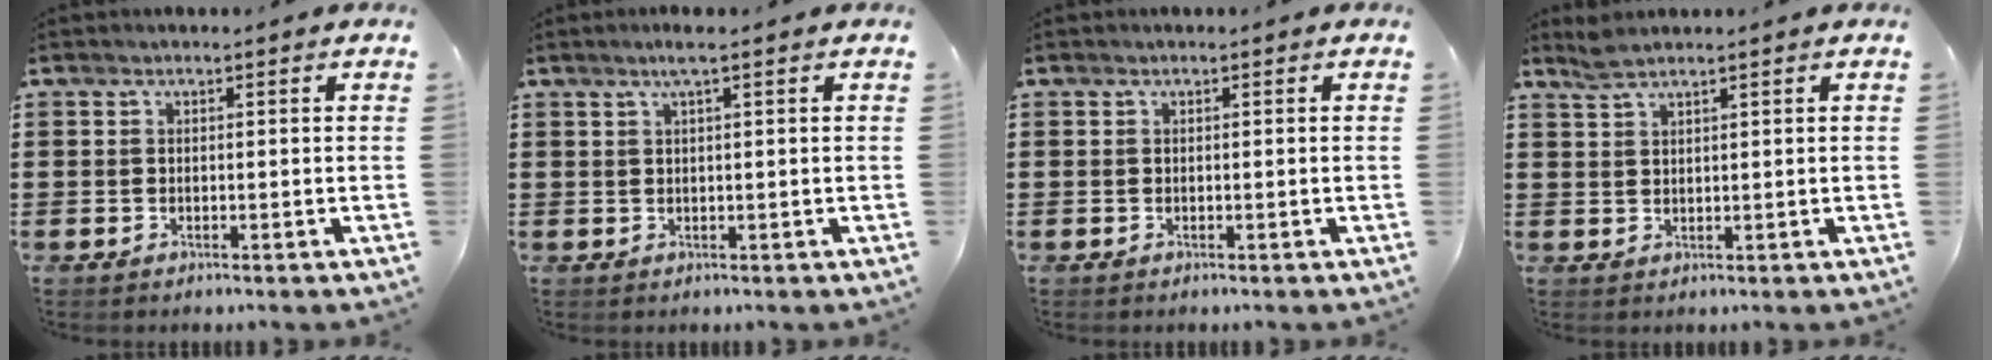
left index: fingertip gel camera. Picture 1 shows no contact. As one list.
[{"total": 2.2, "force": [1.2, 0.0, 1.8], "torque": [-0.038, 0.001, 0.021]}, {"total": 0.0}, {"total": 2.1, "force": [1.8, 0.2, 1.1], "torque": [-0.024, -0.001, 0.035]}]